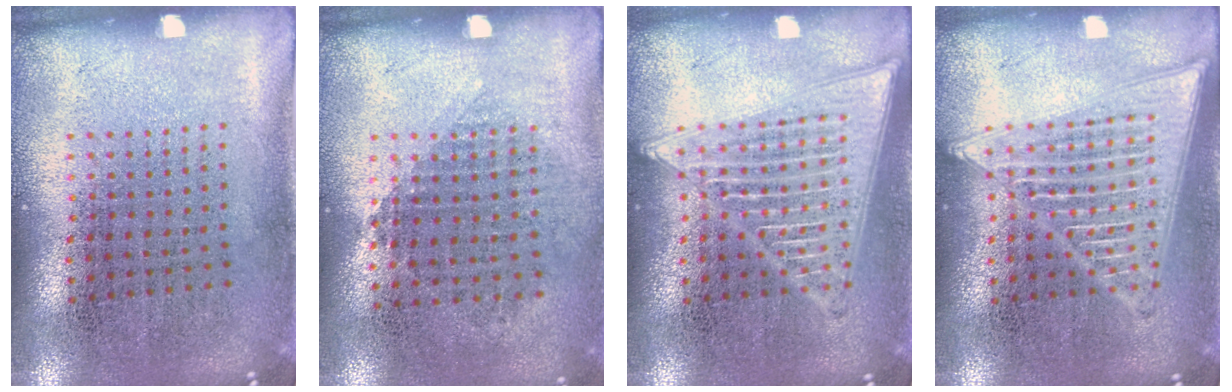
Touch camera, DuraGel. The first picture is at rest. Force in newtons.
{"total": 0.9, "press": 0.8, "slide": 0.4}
{"total": 2.9, "press": 2.9, "slide": 0.3}
{"total": 2.9, "press": 2.9, "slide": 0.3}